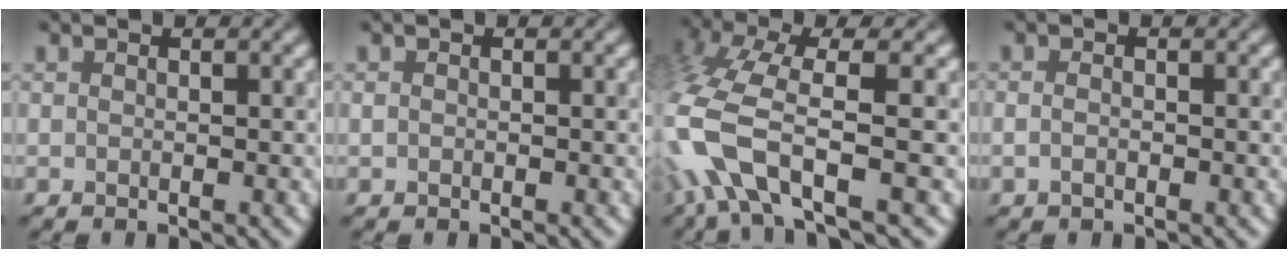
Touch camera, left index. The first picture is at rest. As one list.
[{"total": 0.0}, {"total": 8.4, "force": [-3.0, 2.9, 7.3], "torque": [-0.173, 0.002, -0.070]}, {"total": 0.6, "force": [-0.3, 0.3, 0.5], "torque": [-0.012, -0.003, -0.008]}]